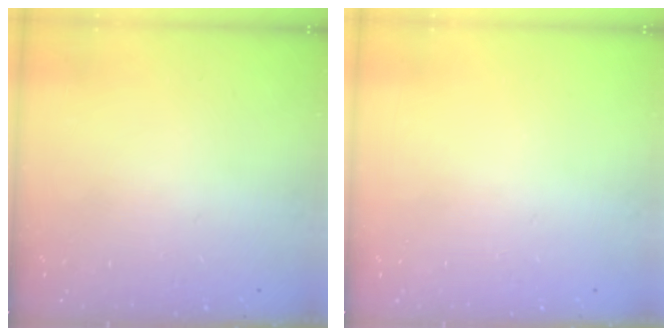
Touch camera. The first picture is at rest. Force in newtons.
{"total": 0.0}